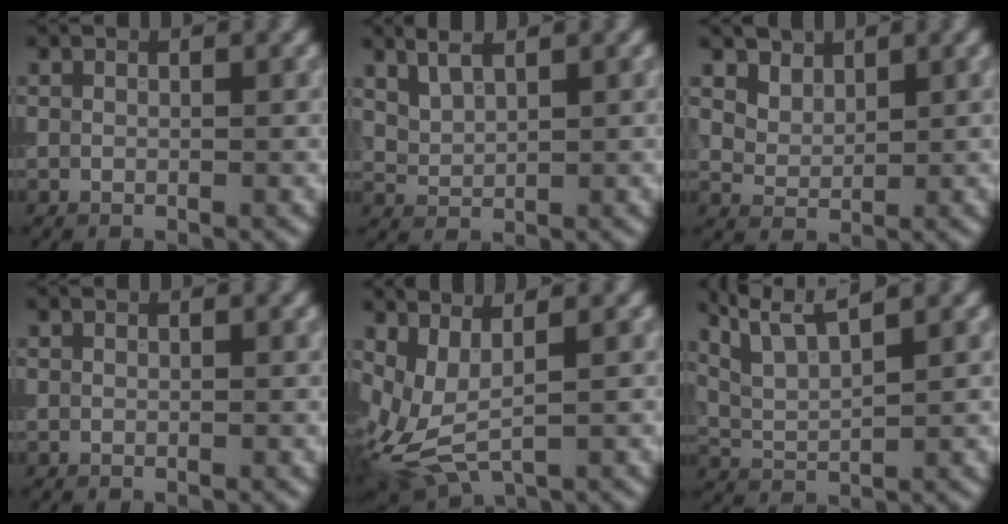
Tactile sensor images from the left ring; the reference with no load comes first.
{"total": 2.5, "force": [2.0, 0.9, 1.3], "torque": [-0.029, 0.012, 0.039]}
{"total": 3.1, "force": [2.3, 1.8, 1.0], "torque": [-0.037, -0.014, 0.062]}
{"total": 0.0}
{"total": 5.1, "force": [0.1, 2.3, 4.6], "torque": [-0.123, -0.009, 0.009]}
{"total": 6.2, "force": [4.7, 1.5, 3.8], "torque": [-0.073, 0.028, 0.064]}